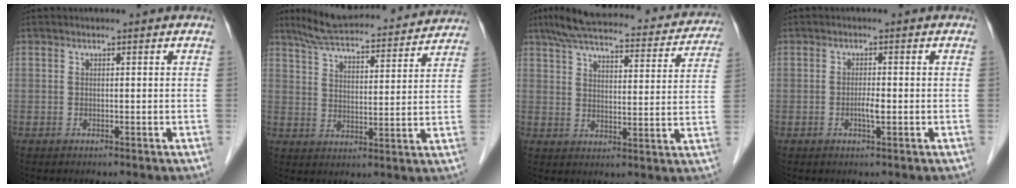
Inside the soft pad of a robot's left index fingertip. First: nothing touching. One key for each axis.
{"total": 21.7, "fx": 19.9, "fy": 3.6, "fz": 8.1, "tx": -0.126, "ty": 0.018, "tz": 0.272}
{"total": 25.5, "fx": 22.4, "fy": 5.8, "fz": 10.7, "tx": -0.167, "ty": 0.017, "tz": 0.283}
{"total": 1.8, "fx": -0.6, "fy": 0.2, "fz": 1.7, "tx": -0.034, "ty": -0.001, "tz": -0.010}